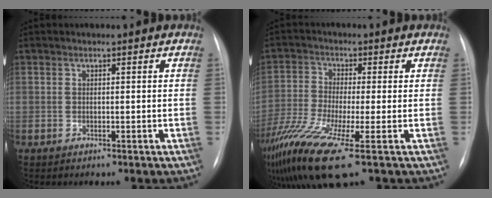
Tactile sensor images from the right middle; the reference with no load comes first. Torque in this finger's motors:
{"motor_torque": [1.44, -0.70, 0.88, 0.21]}